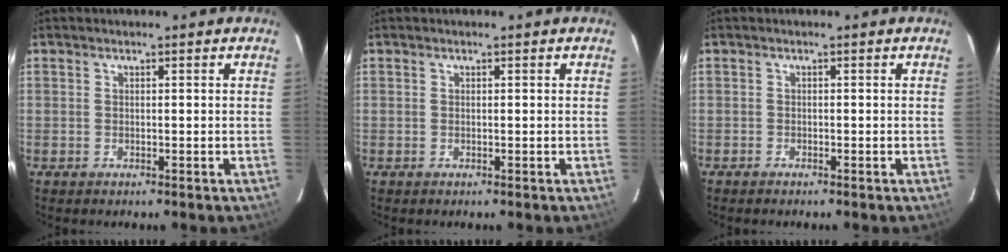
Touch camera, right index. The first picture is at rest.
{"total": 0.5, "force": [0.4, -0.2, 0.3], "torque": [-0.007, -0.004, 0.002]}
{"total": 0.6, "force": [-0.5, 0.2, 0.0], "torque": [-0.003, 0.002, -0.012]}